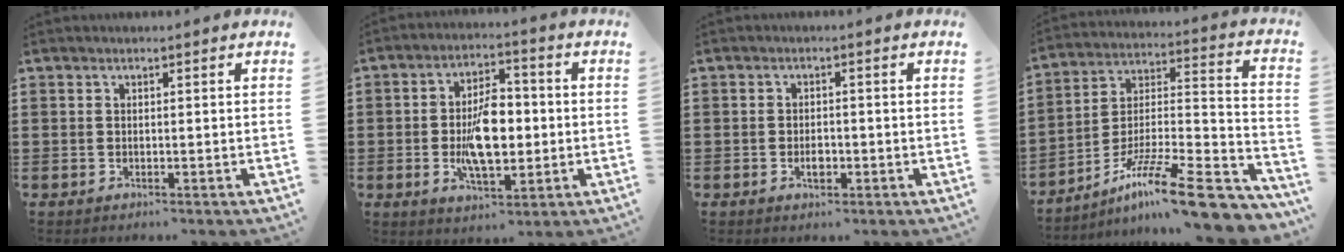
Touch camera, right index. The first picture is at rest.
{"total": 9.8, "force": [-1.0, 4.8, 8.5], "torque": [-0.157, 0.000, -0.026]}
{"total": 2.1, "force": [-0.7, 1.0, 1.6], "torque": [-0.030, 0.003, -0.013]}
{"total": 15.1, "force": [-10.8, 2.0, 10.4], "torque": [-0.168, 0.025, -0.189]}